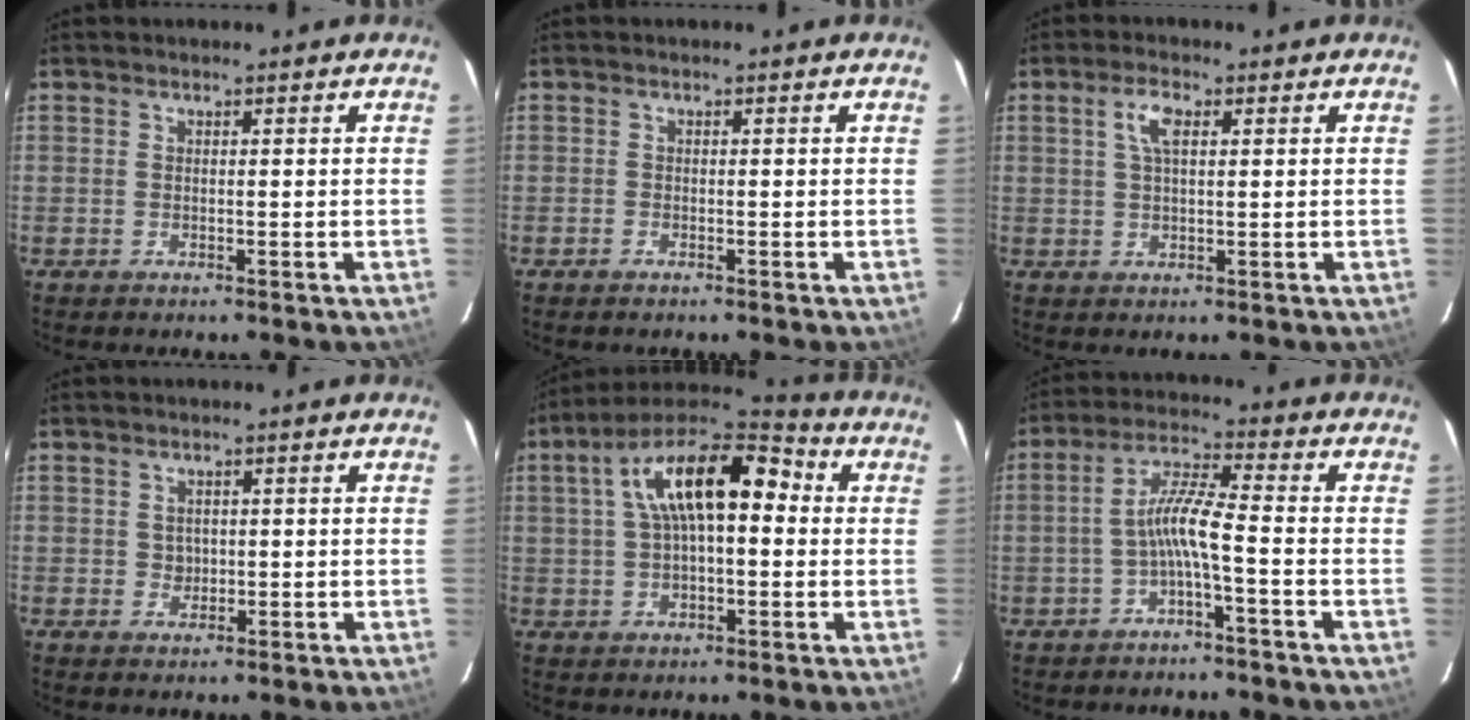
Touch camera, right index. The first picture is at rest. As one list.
[{"total": 0.6, "force": [-0.5, 0.2, 0.1], "torque": [-0.002, 0.001, -0.011]}, {"total": 3.9, "force": [1.3, 1.5, 3.3], "torque": [-0.064, 0.008, 0.025]}, {"total": 1.8, "force": [0.2, 1.7, 0.4], "torque": [-0.002, 0.004, 0.006]}, {"total": 16.7, "force": [3.1, 7.6, 14.5], "torque": [-0.258, 0.036, 0.040]}, {"total": 5.9, "force": [-2.4, -0.1, 5.4], "torque": [-0.122, 0.015, -0.045]}]